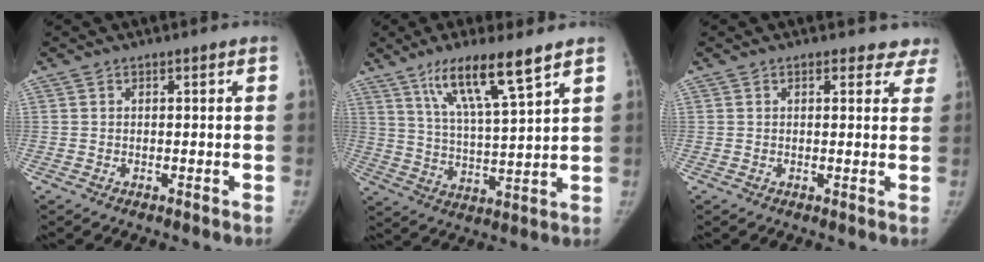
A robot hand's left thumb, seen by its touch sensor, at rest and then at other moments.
{"total": 12.8, "force": [8.1, 1.6, 9.8], "torque": [-0.174, -0.036, 0.151]}
{"total": 4.8, "force": [4.1, 2.3, 1.0], "torque": [0.030, -0.012, 0.028]}